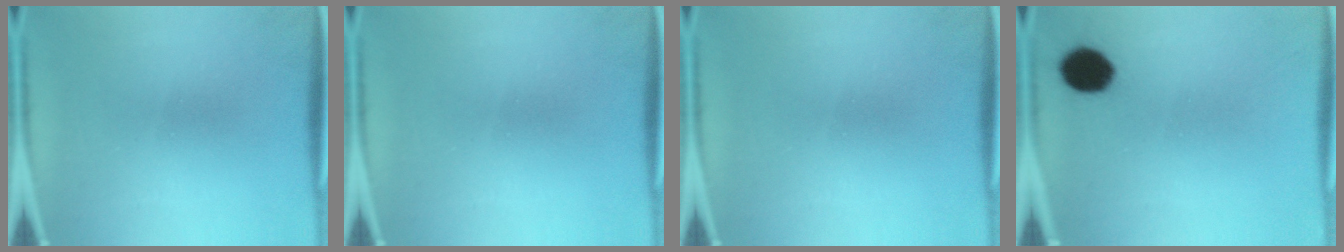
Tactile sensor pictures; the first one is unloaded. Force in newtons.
{"total": 0.0}
{"total": 0.0}
{"total": 7.2}